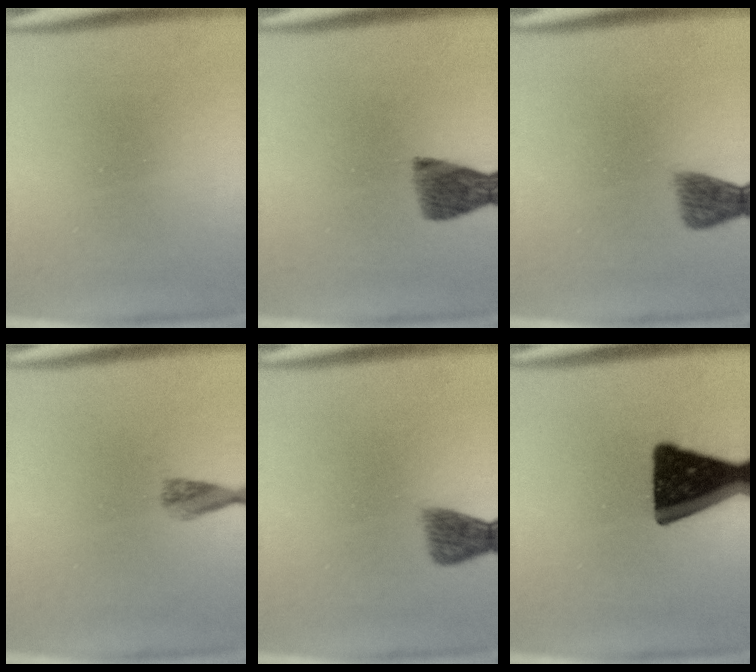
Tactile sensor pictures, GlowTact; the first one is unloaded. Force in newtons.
{"total": 4.7}
{"total": 2.7}
{"total": 1.8}
{"total": 2.7}
{"total": 17.7}